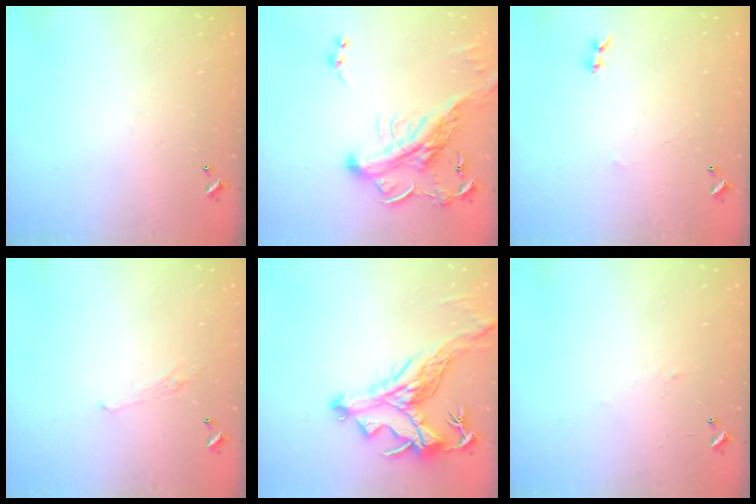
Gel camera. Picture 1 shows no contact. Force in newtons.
{"total": 6.2, "press": 6.0, "slide": 1.5}
{"total": 1.0, "press": 0.3, "slide": 1.0}
{"total": 0.5, "press": 0.2, "slide": 0.5}
{"total": 6.1, "press": 5.8, "slide": 1.8}
{"total": 2.7, "press": 2.6, "slide": 0.4}